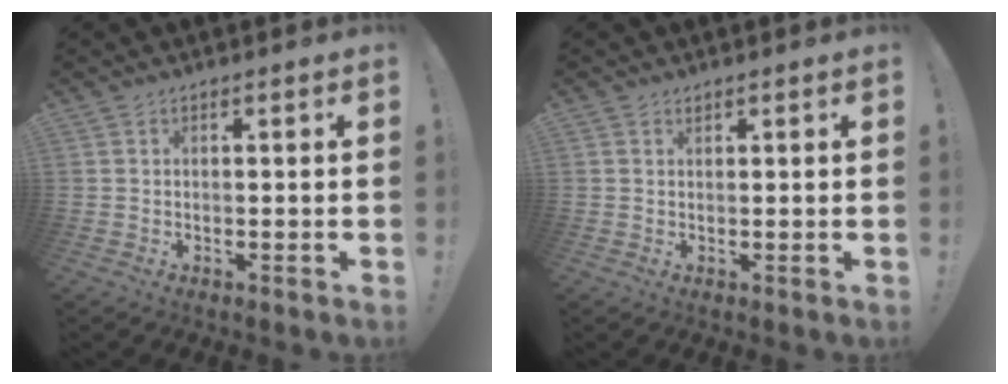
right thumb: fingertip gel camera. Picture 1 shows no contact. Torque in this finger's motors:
{"motor_torque": [-0.04, 0.16, 0.24, 0.07, -0.02]}